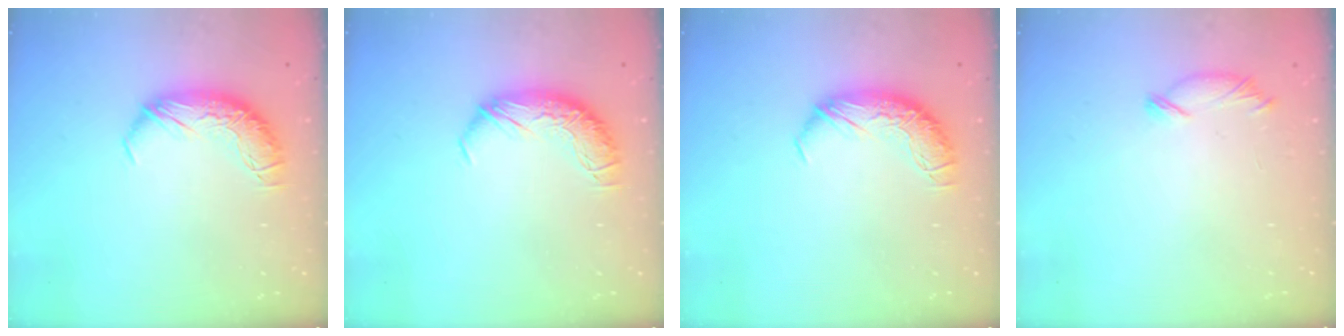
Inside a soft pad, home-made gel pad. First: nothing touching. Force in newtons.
{"total": 0.0}
{"total": 0.0}
{"total": 5.7, "press": 5.6, "slide": 0.8}